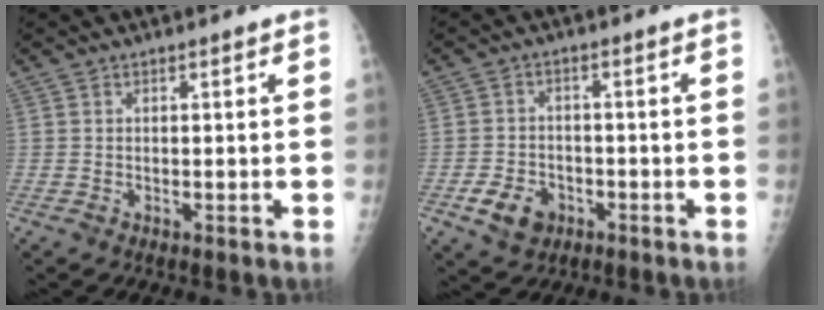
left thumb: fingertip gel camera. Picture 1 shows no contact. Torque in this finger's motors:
{"motor_torque": [-0.54, 0.71, 0.17, 0.05, 0.02]}